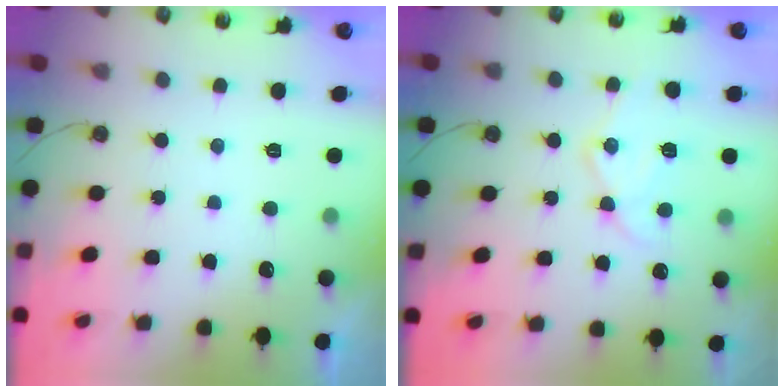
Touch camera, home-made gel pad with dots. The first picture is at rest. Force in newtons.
{"total": 12.7, "press": 12.7, "slide": 1.2}